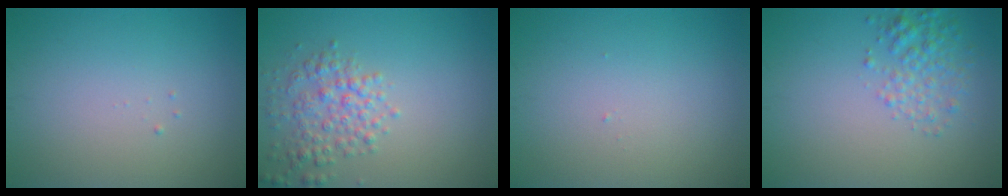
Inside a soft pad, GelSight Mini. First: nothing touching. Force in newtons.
{"total": 3.3, "press": 3.3, "slide": 0.2}
{"total": 0.0}
{"total": 2.6, "press": 2.6, "slide": 0.1}